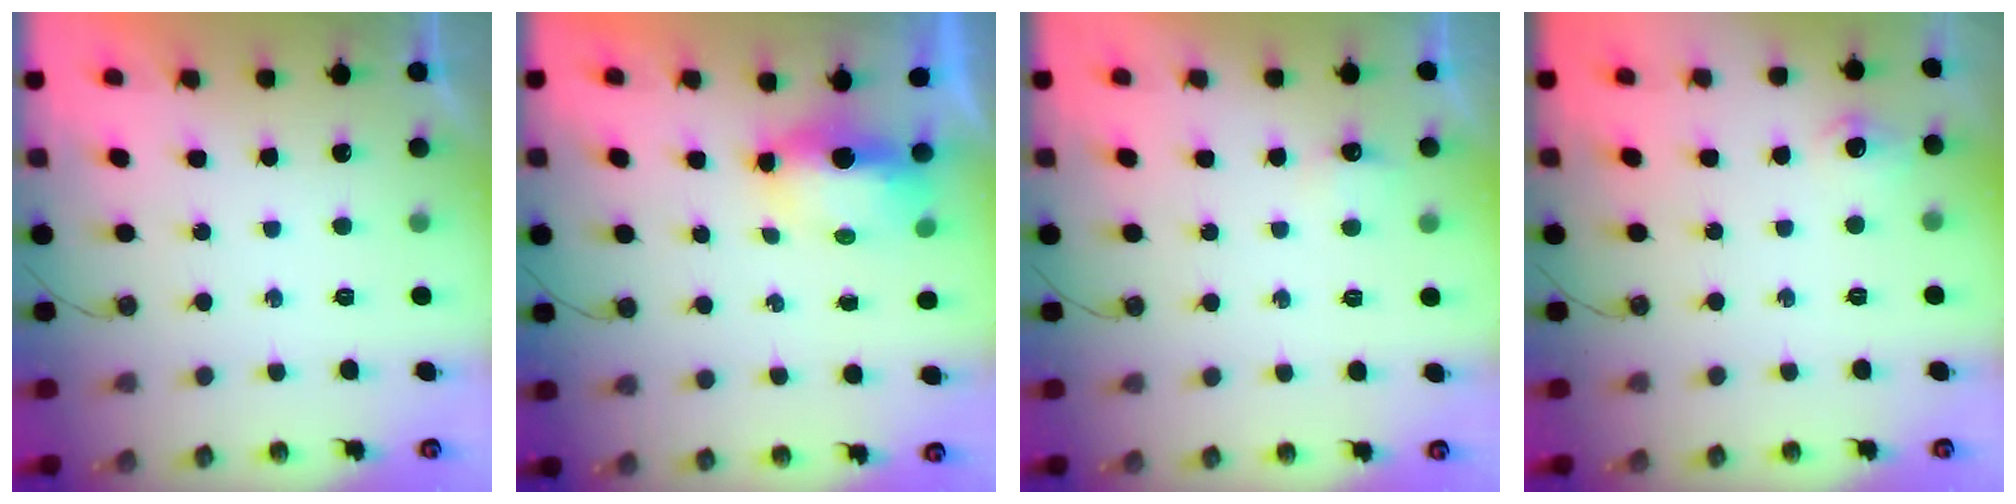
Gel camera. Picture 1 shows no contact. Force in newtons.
{"total": 6.0, "press": 6.0, "slide": 0.7}
{"total": 4.1, "press": 4.0, "slide": 1.0}
{"total": 6.9, "press": 6.8, "slide": 0.9}